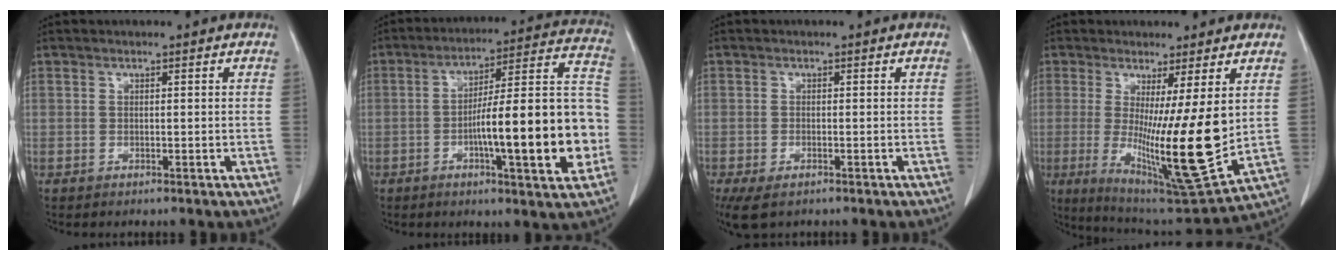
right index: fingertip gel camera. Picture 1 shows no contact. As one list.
[{"total": 19.8, "force": [-4.4, 2.5, 19.1], "torque": [-0.247, 0.027, -0.062]}, {"total": 3.8, "force": [-2.4, 1.6, 2.5], "torque": [-0.049, -0.012, -0.036]}, {"total": 16.5, "force": [0.1, 0.9, 16.4], "torque": [-0.291, -0.048, 0.012]}]